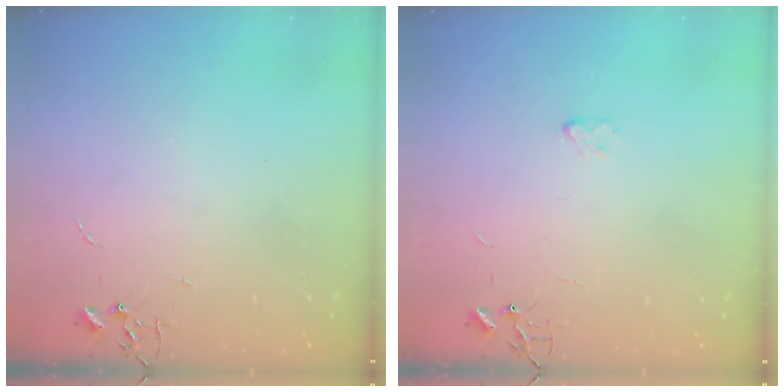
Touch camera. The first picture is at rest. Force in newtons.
{"total": 3.1, "press": 3.0, "slide": 0.5}